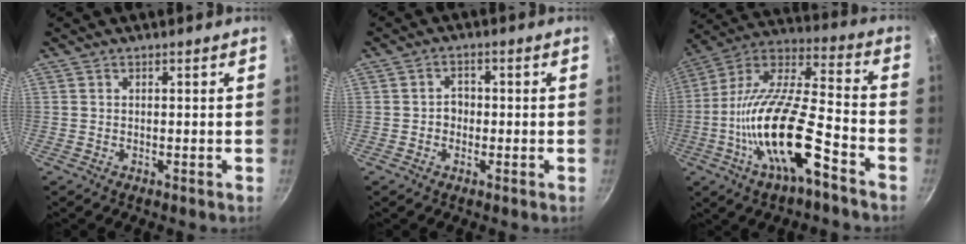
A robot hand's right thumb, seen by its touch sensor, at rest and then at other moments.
{"total": 2.7, "force": [-0.5, 2.3, 1.3], "torque": [-0.002, 0.011, -0.009]}
{"total": 21.3, "force": [-8.6, 7.0, 18.2], "torque": [-0.330, 0.045, -0.170]}